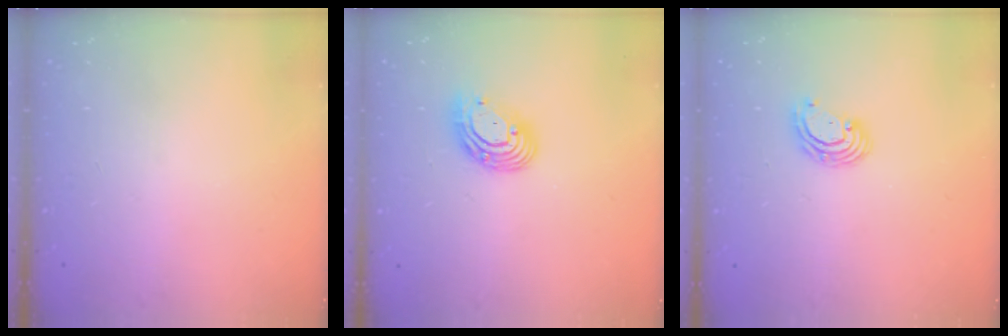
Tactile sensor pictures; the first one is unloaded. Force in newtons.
{"total": 9.9, "press": 9.8, "slide": 1.2}
{"total": 4.5, "press": 4.5, "slide": 0.3}